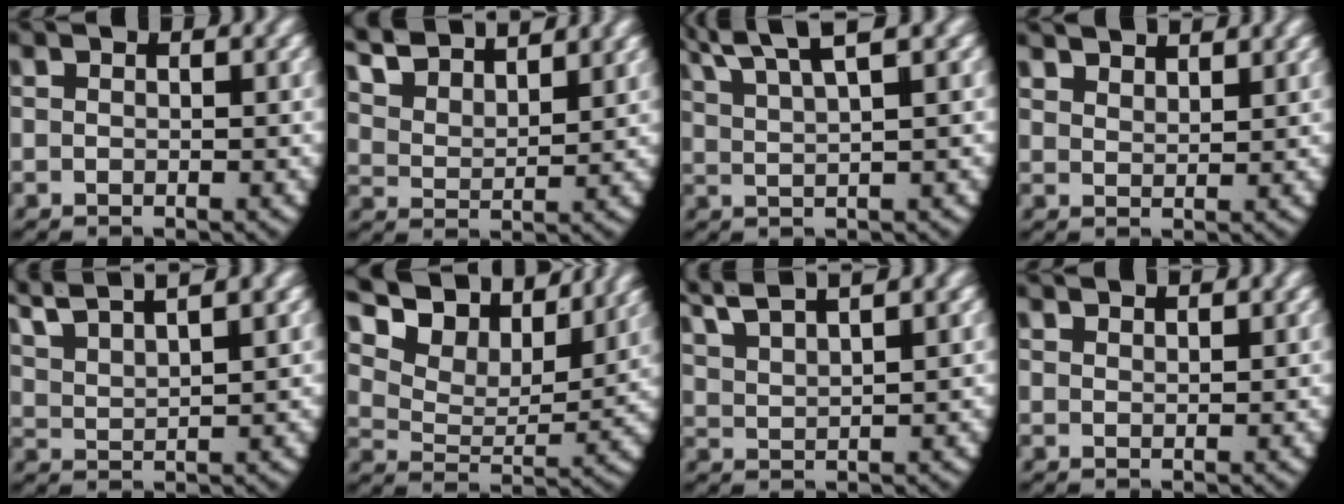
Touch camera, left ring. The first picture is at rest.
{"total": 6.2, "force": [4.6, 3.0, 2.8], "torque": [-0.073, 0.003, 0.076]}
{"total": 3.8, "force": [2.8, 0.7, 2.5], "torque": [-0.057, 0.000, 0.056]}
{"total": 3.1, "force": [3.0, 0.2, 0.5], "torque": [-0.010, -0.001, 0.057]}
{"total": 5.8, "force": [4.5, 2.0, 3.0], "torque": [-0.081, 0.003, 0.081]}
{"total": 10.4, "force": [6.7, 5.3, 5.9], "torque": [-0.122, 0.014, 0.103]}
{"total": 4.5, "force": [4.0, 0.9, 2.0], "torque": [-0.057, 0.004, 0.075]}
{"total": 1.9, "force": [1.7, -0.7, 0.0], "torque": [0.001, -0.003, 0.036]}